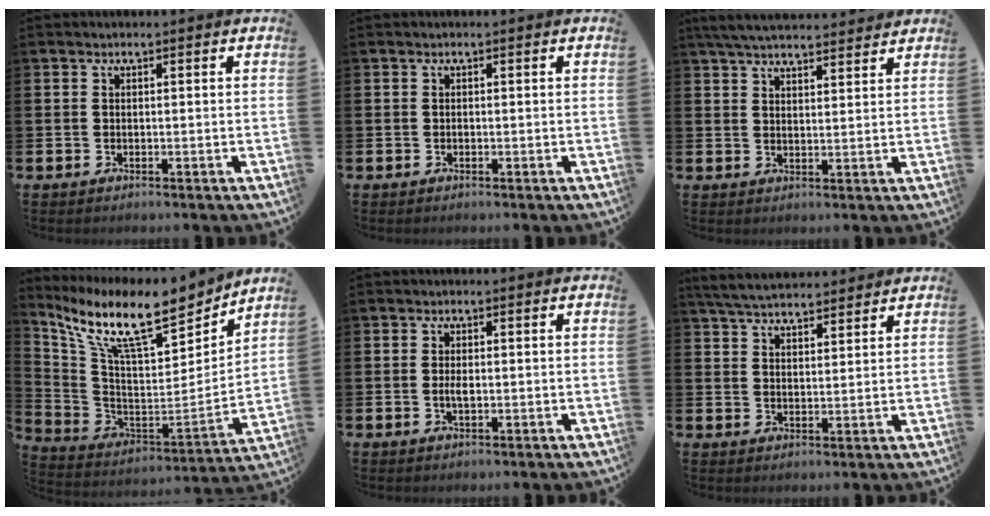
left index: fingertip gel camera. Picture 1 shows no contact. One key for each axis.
{"total": 0.0}
{"total": 5.3, "fx": 5.1, "fy": 0.7, "fz": 1.3, "tx": -0.038, "ty": -0.019, "tz": 0.094}
{"total": 12.6, "fx": 10.1, "fy": 2.8, "fz": 7.0, "tx": -0.166, "ty": -0.072, "tz": 0.170}
{"total": 1.6, "fx": -0.2, "fy": 0.7, "fz": 1.5, "tx": -0.028, "ty": 0.002, "tz": -0.005}
{"total": 5.0, "fx": 4.9, "fy": 0.8, "fz": 0.8, "tx": -0.038, "ty": -0.018, "tz": 0.090}